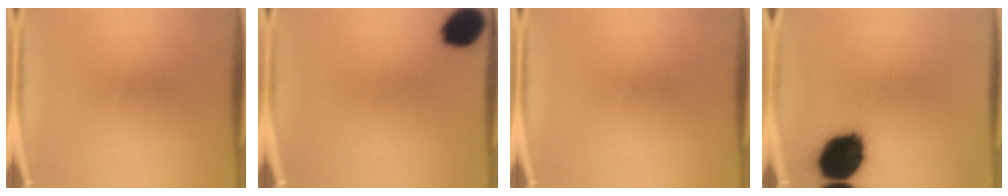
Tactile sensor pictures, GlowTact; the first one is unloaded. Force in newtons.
{"total": 9.7}
{"total": 0.0}
{"total": 17.9}